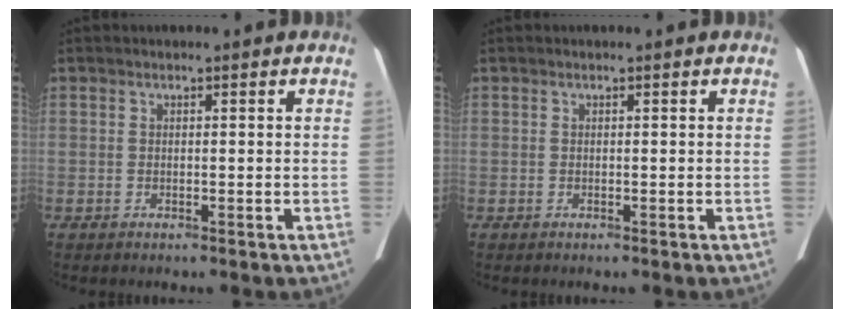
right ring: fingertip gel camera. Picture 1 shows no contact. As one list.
[{"total": 0.0}]